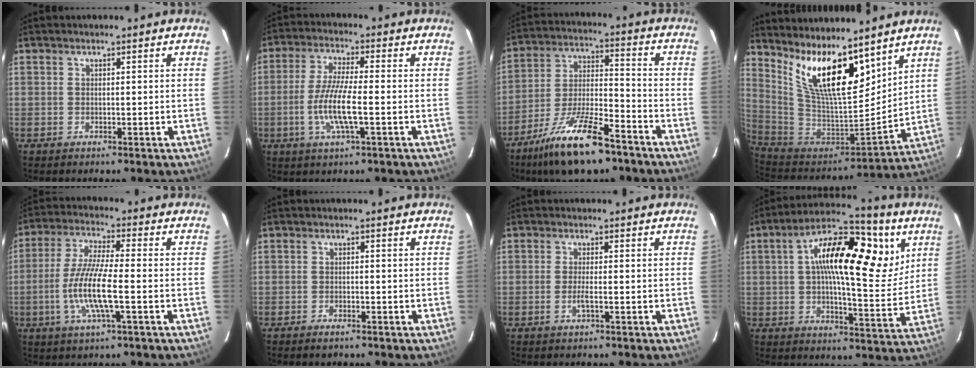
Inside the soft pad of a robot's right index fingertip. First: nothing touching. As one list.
[{"total": 9.1, "force": [-2.4, 1.0, 8.7], "torque": [-0.175, -0.006, -0.049]}, {"total": 16.8, "force": [-11.6, 4.7, 11.1], "torque": [-0.224, -0.015, -0.209]}, {"total": 17.4, "force": [11.1, 5.5, 12.2], "torque": [-0.219, -0.011, 0.216]}, {"total": 10.9, "force": [-2.9, 1.2, 10.5], "torque": [-0.216, -0.006, -0.058]}, {"total": 1.9, "force": [-1.5, 0.7, 0.9], "torque": [-0.023, 0.000, -0.027]}, {"total": 2.0, "force": [-0.8, -0.1, 1.8], "torque": [-0.036, -0.003, -0.016]}, {"total": 19.6, "force": [6.8, 7.3, 16.8], "torque": [-0.268, 0.023, 0.088]}]